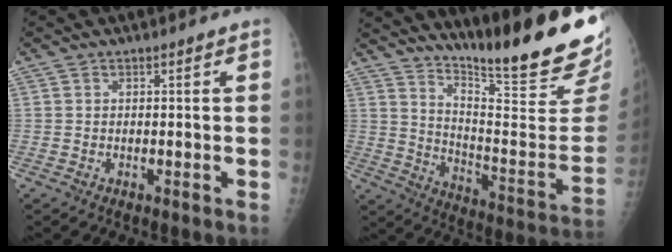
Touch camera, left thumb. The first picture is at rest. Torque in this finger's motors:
{"motor_torque": [0.28, 0.29, 1.17, -1.60, 0.05]}